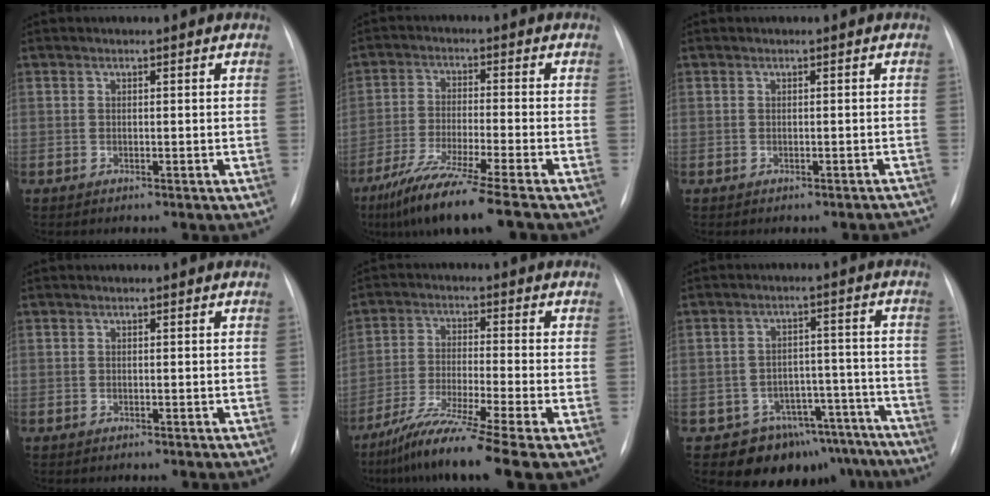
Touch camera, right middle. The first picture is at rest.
{"total": 11.9, "force": [-8.8, -1.2, 8.0], "torque": [-0.140, -0.045, -0.148]}
{"total": 1.7, "force": [-1.5, 0.7, 0.4], "torque": [0.004, 0.007, -0.017]}
{"total": 0.0}
{"total": 12.1, "force": [-8.4, -1.4, 8.5], "torque": [-0.157, -0.044, -0.144]}
{"total": 12.3, "force": [-9.6, 7.5, 1.5], "torque": [0.014, 0.059, -0.113]}